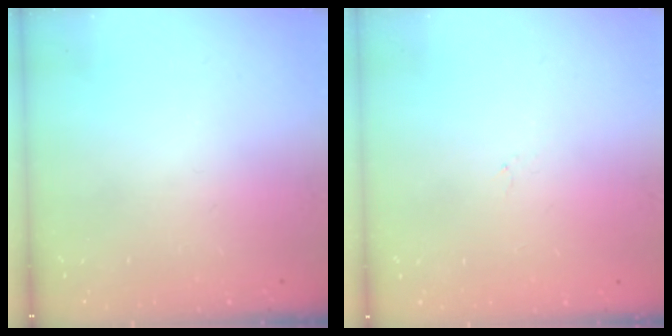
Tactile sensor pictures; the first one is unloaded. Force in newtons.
{"total": 0.0}